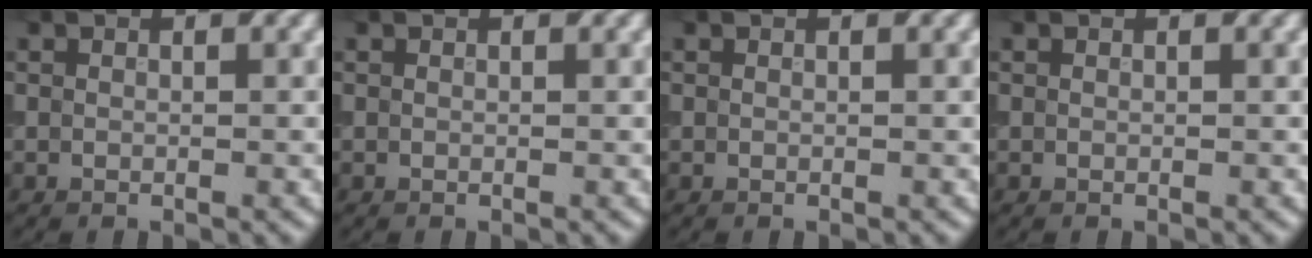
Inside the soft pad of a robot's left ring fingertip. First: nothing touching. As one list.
[{"total": 0.0}, {"total": 0.0}, {"total": 0.0}]